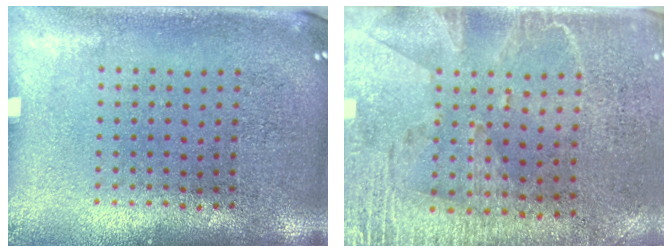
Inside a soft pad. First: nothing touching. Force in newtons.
{"total": 2.9, "press": 2.5, "slide": 1.4}